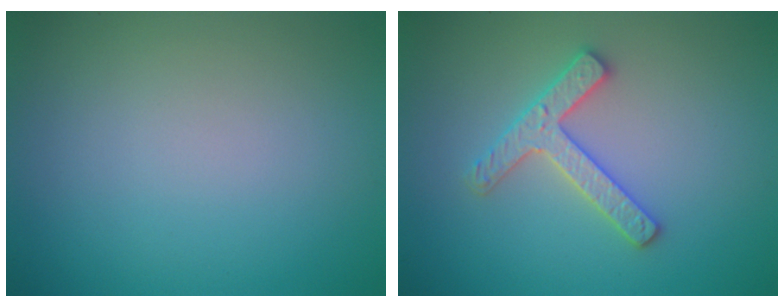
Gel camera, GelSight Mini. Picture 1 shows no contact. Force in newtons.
{"total": 2.9, "press": 2.8, "slide": 0.6}